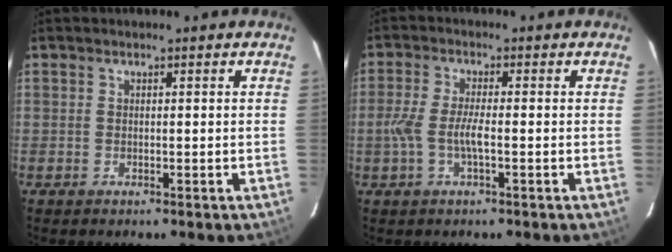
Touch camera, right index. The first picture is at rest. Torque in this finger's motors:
{"motor_torque": [0.42, -0.23, 0.37, 0.09]}